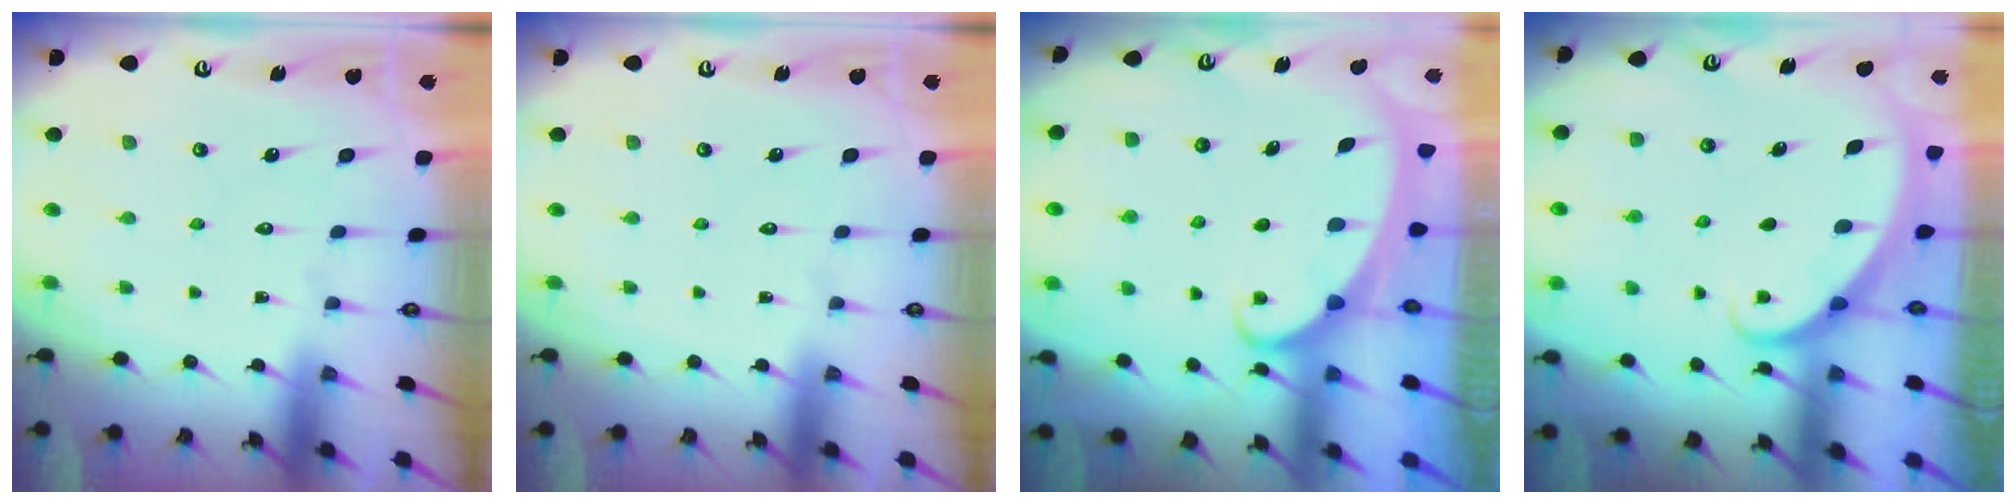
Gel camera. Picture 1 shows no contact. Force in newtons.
{"total": 0.0}
{"total": 2.1, "press": 2.1, "slide": 0.3}
{"total": 2.3, "press": 2.3, "slide": 0.1}